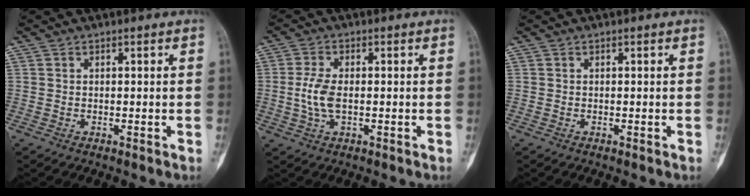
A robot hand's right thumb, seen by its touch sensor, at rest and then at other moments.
{"total": 5.4, "force": [-0.5, 2.6, 4.7], "torque": [-0.110, 0.006, -0.012]}
{"total": 0.0}